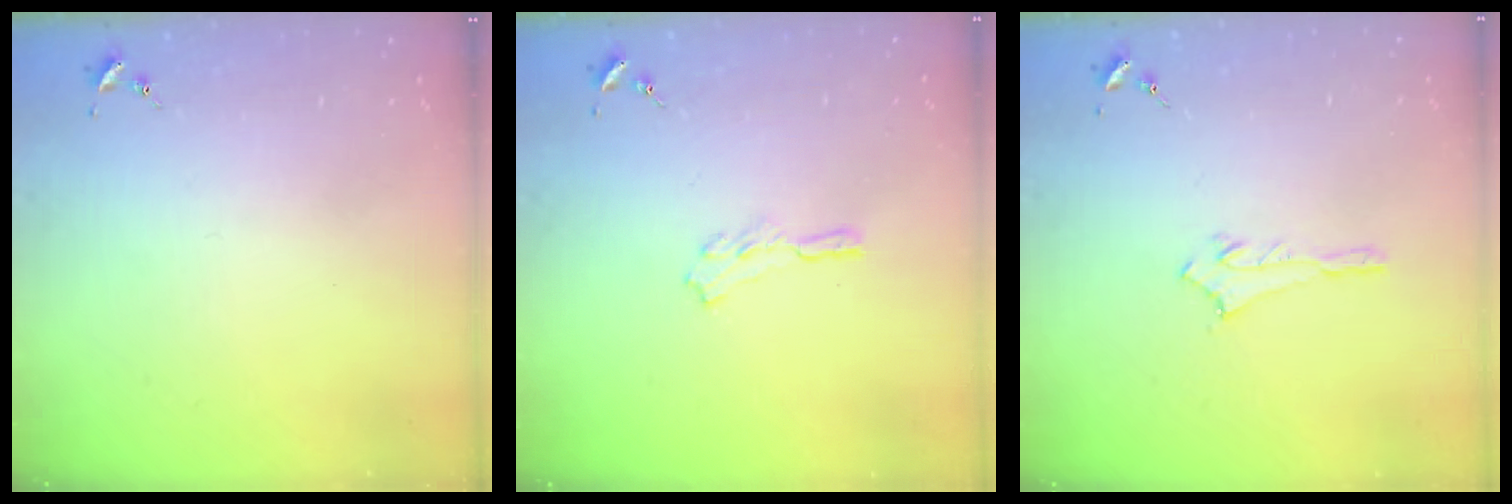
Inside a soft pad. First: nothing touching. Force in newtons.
{"total": 3.8, "press": 3.8, "slide": 0.3}
{"total": 2.9, "press": 2.9, "slide": 0.2}